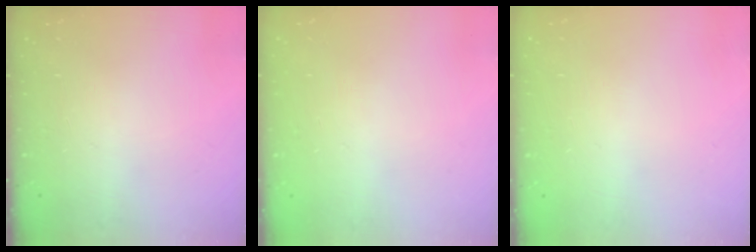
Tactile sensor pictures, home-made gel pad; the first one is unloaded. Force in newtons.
{"total": 0.0}
{"total": 0.0}